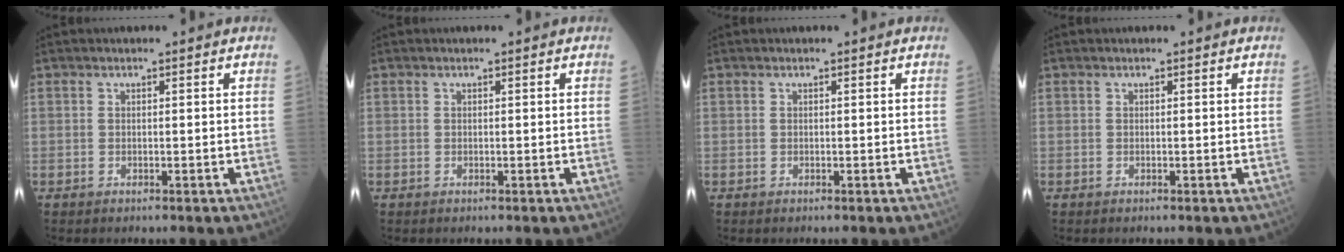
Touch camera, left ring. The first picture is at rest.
{"total": 0.0}
{"total": 0.0}
{"total": 0.0}